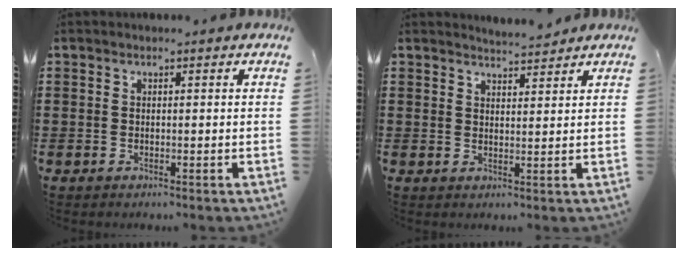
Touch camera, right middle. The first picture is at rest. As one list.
[{"total": 3.0, "force": [2.9, 0.5, 0.1], "torque": [-0.001, -0.010, 0.054]}]